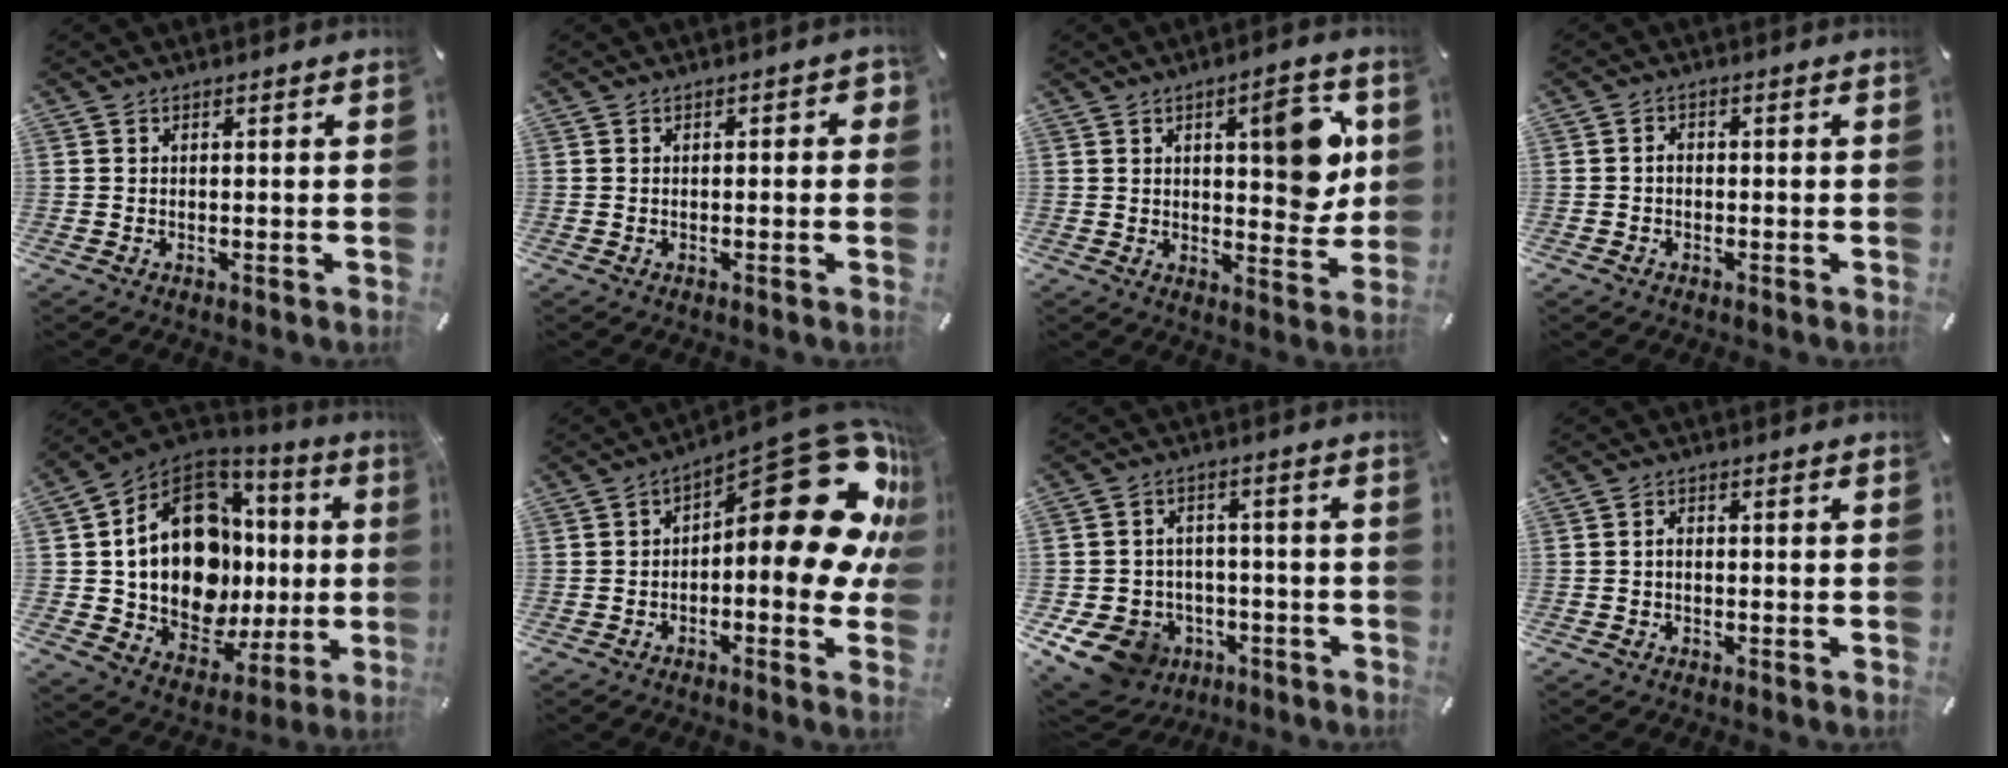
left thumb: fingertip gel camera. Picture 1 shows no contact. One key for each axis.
{"total": 1.5, "fx": -0.4, "fy": 0.8, "fz": 1.2, "tx": -0.013, "ty": 0.001, "tz": -0.009}
{"total": 11.9, "fx": 3.9, "fy": 5.3, "fz": 9.9, "tx": -0.109, "ty": -0.017, "tz": 0.057}
{"total": 1.7, "fx": -0.5, "fy": 1.3, "fz": 0.9, "tx": -0.019, "ty": 0.006, "tz": -0.012}
{"total": 20.2, "fx": 2.8, "fy": 14.2, "fz": 14.0, "tx": -0.283, "ty": -0.038, "tz": 0.054}
{"total": 26.0, "fx": 7.9, "fy": 11.2, "fz": 22.1, "tx": -0.264, "ty": -0.076, "tz": 0.146}
{"total": 11.2, "fx": -5.4, "fy": 9.0, "fz": 4.0, "tx": -0.090, "ty": 0.035, "tz": -0.089}
{"total": 1.4, "fx": -0.5, "fy": 0.8, "fz": 0.9, "tx": -0.020, "ty": 0.005, "tz": -0.013}